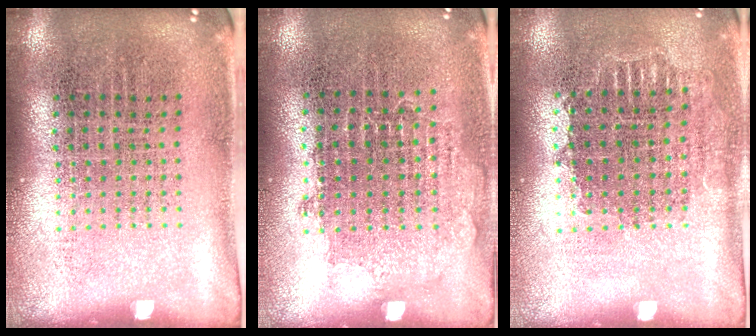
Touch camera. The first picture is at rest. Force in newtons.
{"total": 0.7, "press": 0.7, "slide": 0.3}
{"total": 0.9, "press": 0.8, "slide": 0.3}